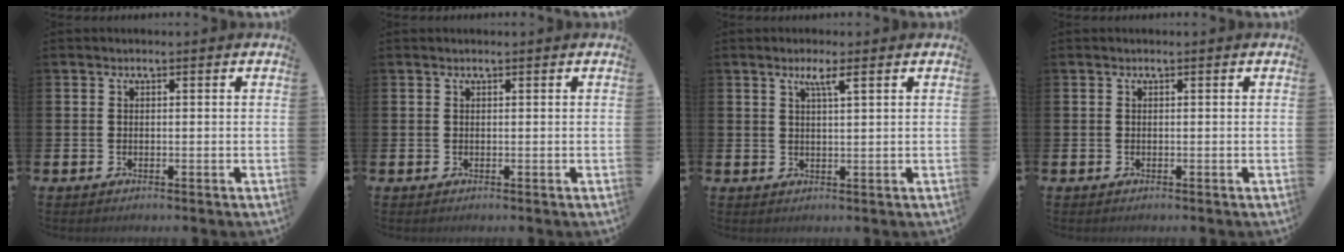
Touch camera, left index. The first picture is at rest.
{"total": 0.0}
{"total": 2.8, "force": [1.9, 0.3, 2.1], "torque": [-0.049, 0.006, 0.033]}
{"total": 0.0}